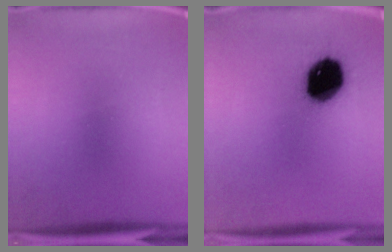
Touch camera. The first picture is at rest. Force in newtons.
{"total": 16.3}